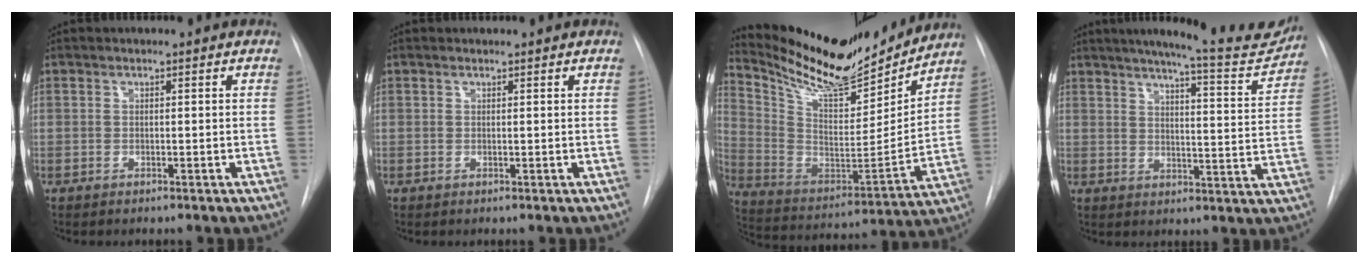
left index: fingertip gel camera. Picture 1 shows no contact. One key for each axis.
{"total": 0.0}
{"total": 20.4, "fx": 18.6, "fy": 4.0, "fz": 7.3, "tx": -0.146, "ty": -0.030, "tz": 0.307}
{"total": 16.9, "fx": 15.2, "fy": 1.3, "fz": 7.2, "tx": -0.099, "ty": -0.048, "tz": 0.183}